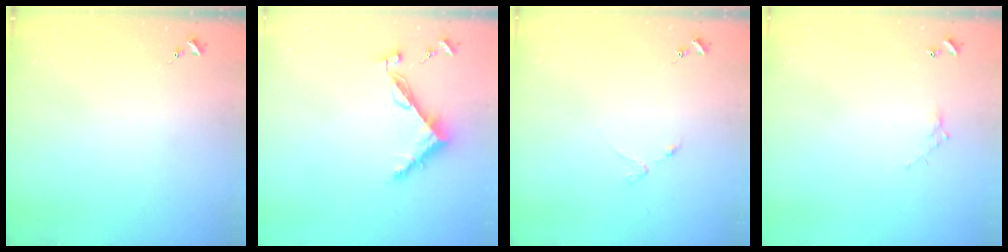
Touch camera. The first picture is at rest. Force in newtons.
{"total": 8.2, "press": 8.2, "slide": 0.2}
{"total": 2.5, "press": 2.4, "slide": 0.4}
{"total": 3.5, "press": 3.5, "slide": 0.2}